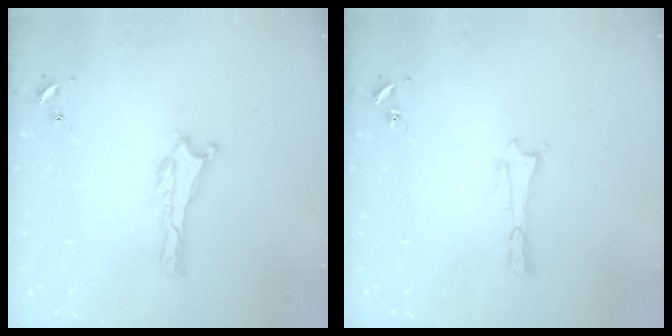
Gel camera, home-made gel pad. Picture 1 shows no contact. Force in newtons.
{"total": 0.0}